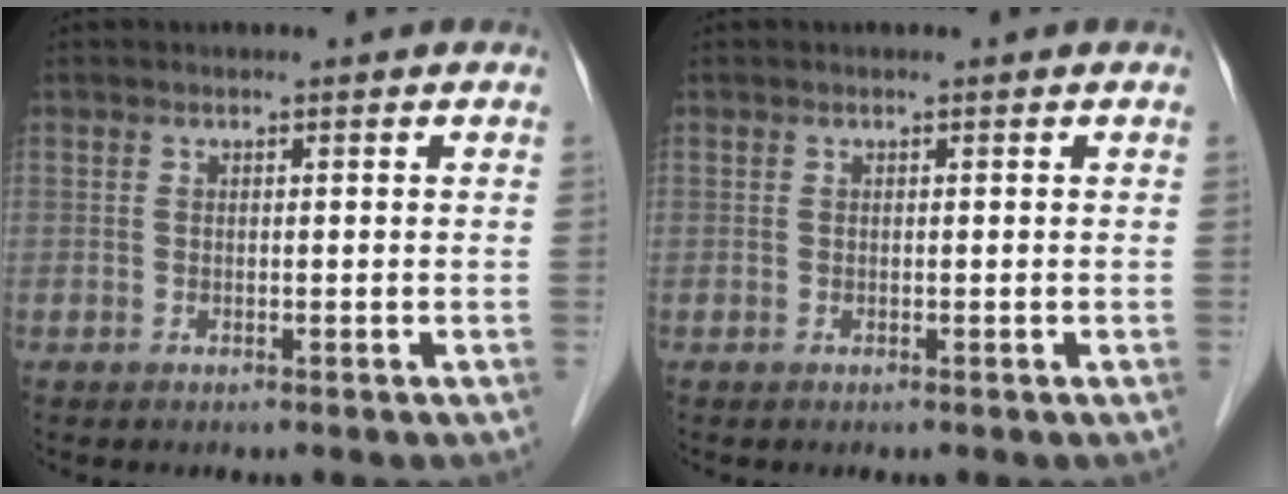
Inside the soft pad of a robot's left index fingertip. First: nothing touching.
{"total": 0.0}